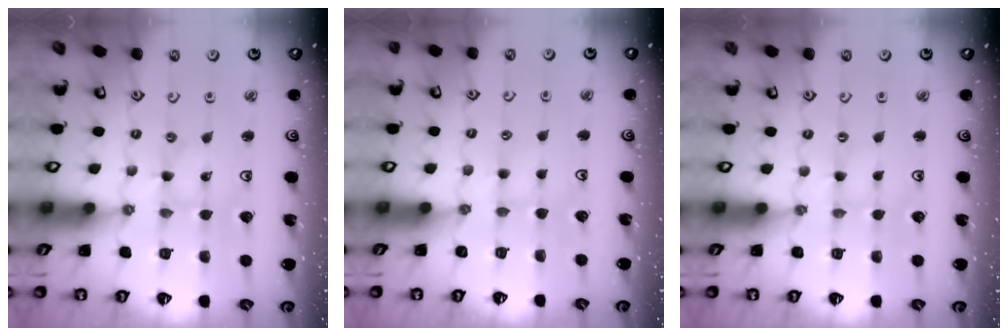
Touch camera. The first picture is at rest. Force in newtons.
{"total": 2.7, "press": 2.7, "slide": 0.4}
{"total": 0.0}